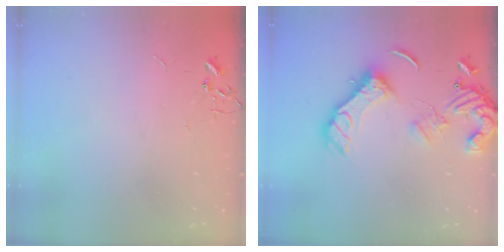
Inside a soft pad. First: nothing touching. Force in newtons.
{"total": 15.8, "press": 15.7, "slide": 2.0}